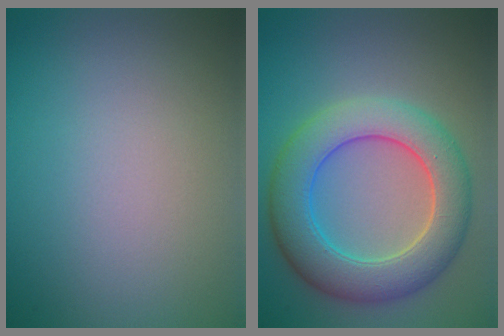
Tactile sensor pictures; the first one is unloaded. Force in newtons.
{"total": 7.5, "press": 7.5, "slide": 0.3}